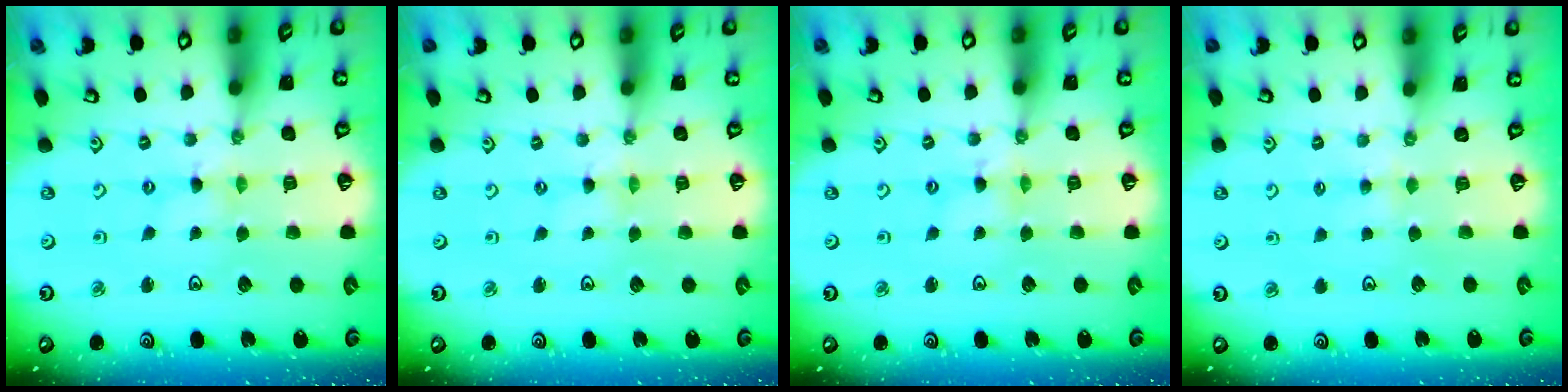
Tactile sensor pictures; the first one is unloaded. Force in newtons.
{"total": 0.0}
{"total": 2.4, "press": 2.4, "slide": 0.3}
{"total": 2.4, "press": 2.4, "slide": 0.4}